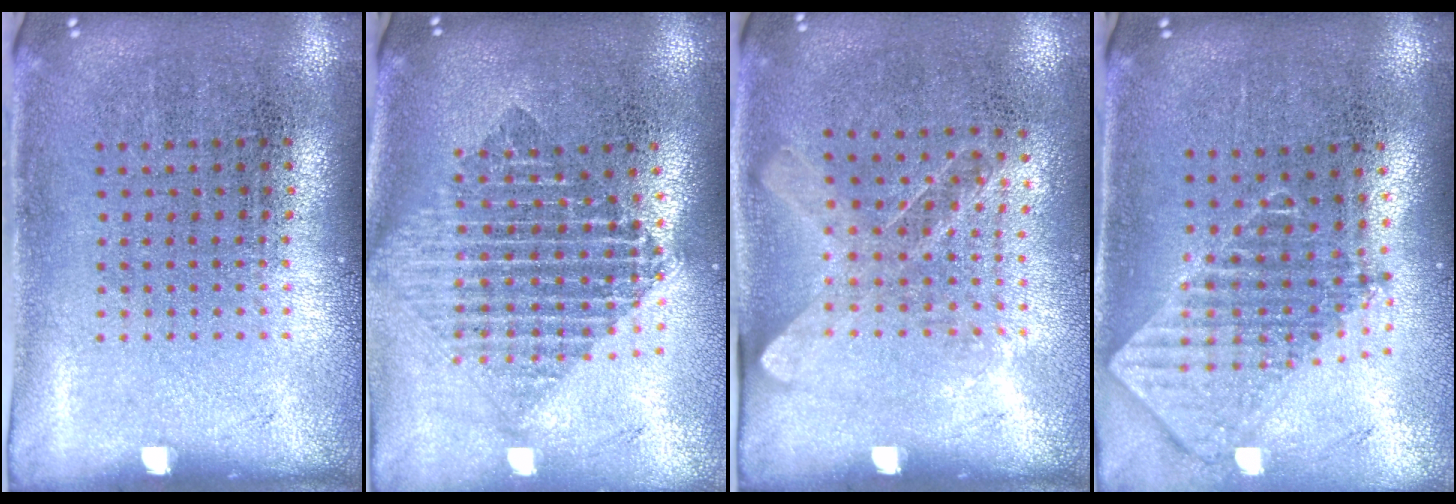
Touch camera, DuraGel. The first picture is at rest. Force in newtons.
{"total": 2.0, "press": 1.6, "slide": 1.1}
{"total": 1.3, "press": 1.0, "slide": 0.8}
{"total": 2.0, "press": 1.6, "slide": 1.2}